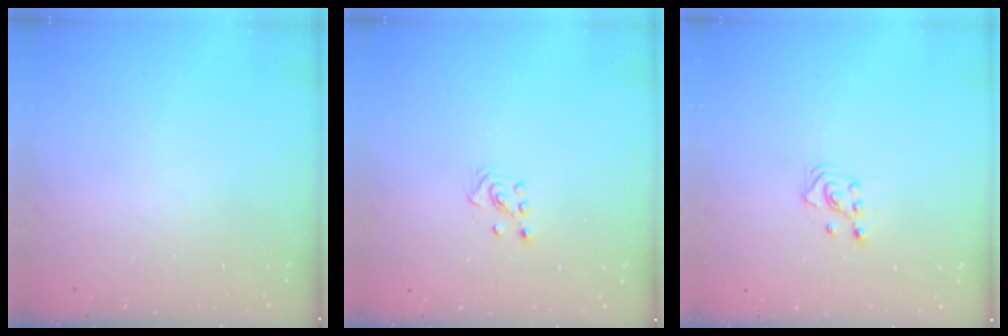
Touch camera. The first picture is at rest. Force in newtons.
{"total": 2.6, "press": 2.5, "slide": 0.6}
{"total": 2.5, "press": 2.3, "slide": 1.0}